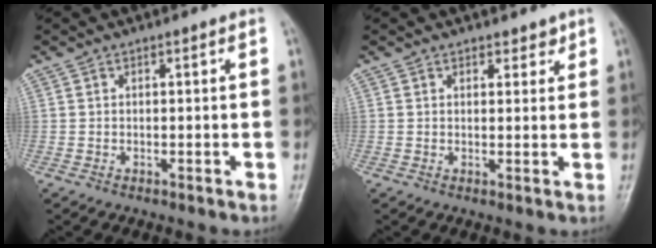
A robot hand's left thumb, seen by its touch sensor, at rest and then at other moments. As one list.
[{"total": 2.4, "force": [1.8, 1.4, 0.8], "torque": [0.011, -0.010, 0.020]}]